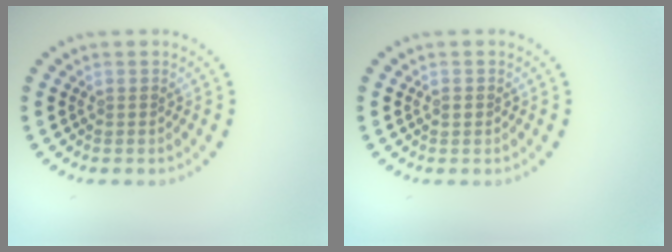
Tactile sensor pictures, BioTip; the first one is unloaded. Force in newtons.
{"total": 0.9, "press": 0.8, "slide": 0.2}